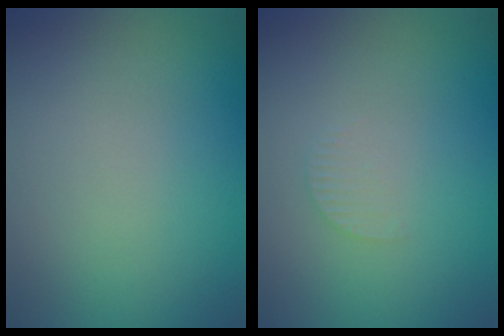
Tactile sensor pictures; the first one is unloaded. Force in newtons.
{"total": 0.8, "press": 0.8, "slide": 0.2}